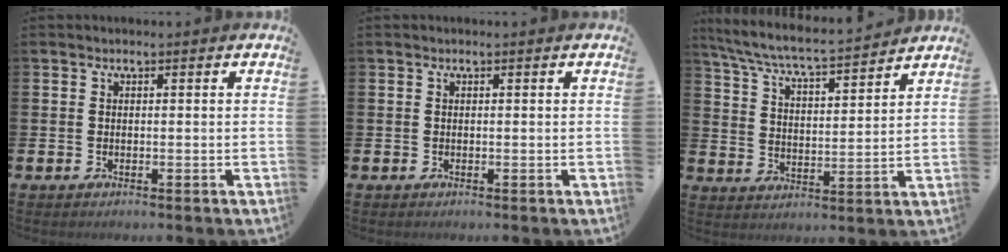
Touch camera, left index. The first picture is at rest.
{"total": 0.0}
{"total": 6.6, "force": [6.3, 0.1, 2.1], "torque": [-0.068, -0.048, 0.107]}